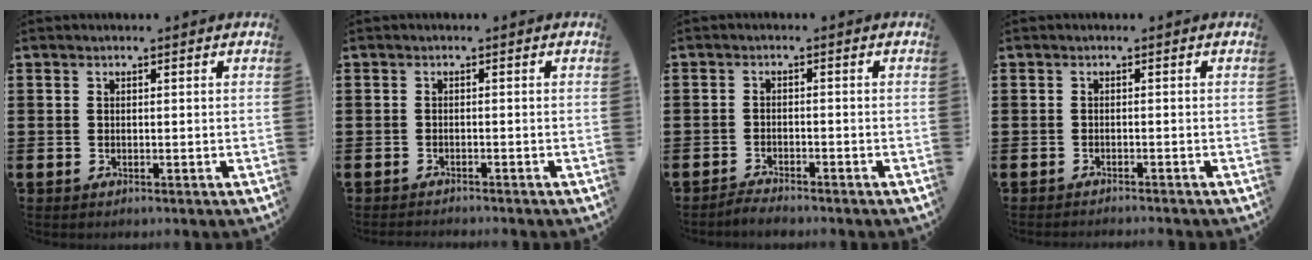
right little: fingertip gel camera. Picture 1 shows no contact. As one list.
[{"total": 0.8, "force": [-0.8, -0.1, 0.0], "torque": [-0.001, 0.000, -0.017]}, {"total": 1.6, "force": [-1.6, 0.0, -0.1], "torque": [-0.004, 0.003, -0.033]}, {"total": 0.7, "force": [-0.7, -0.2, -0.1], "torque": [0.001, 0.000, -0.015]}]